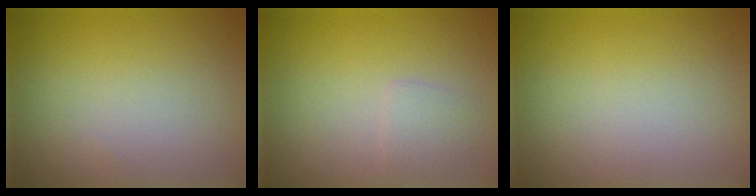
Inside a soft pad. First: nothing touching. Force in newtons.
{"total": 1.3, "press": 1.3, "slide": 0.0}
{"total": 0.0}